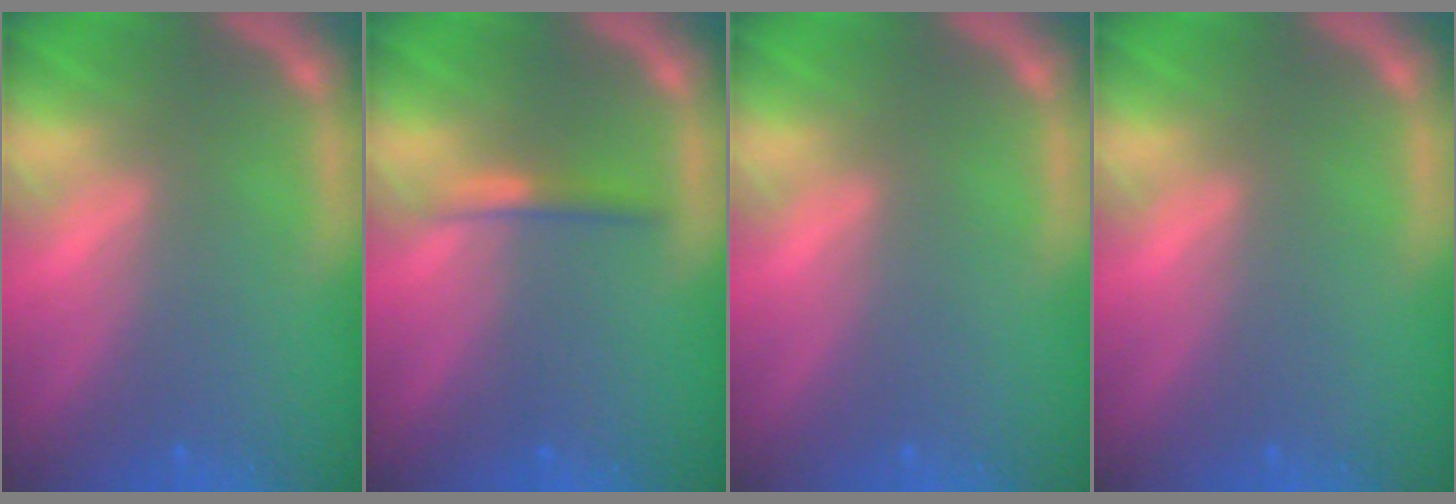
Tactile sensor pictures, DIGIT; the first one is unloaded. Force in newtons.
{"total": 1.4}
{"total": 0.0}
{"total": 0.0}